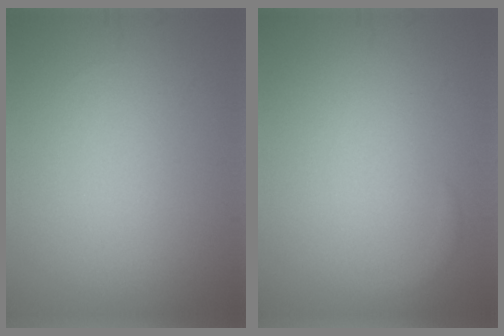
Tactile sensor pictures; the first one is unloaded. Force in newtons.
{"total": 0.7, "press": 0.7, "slide": 0.1}